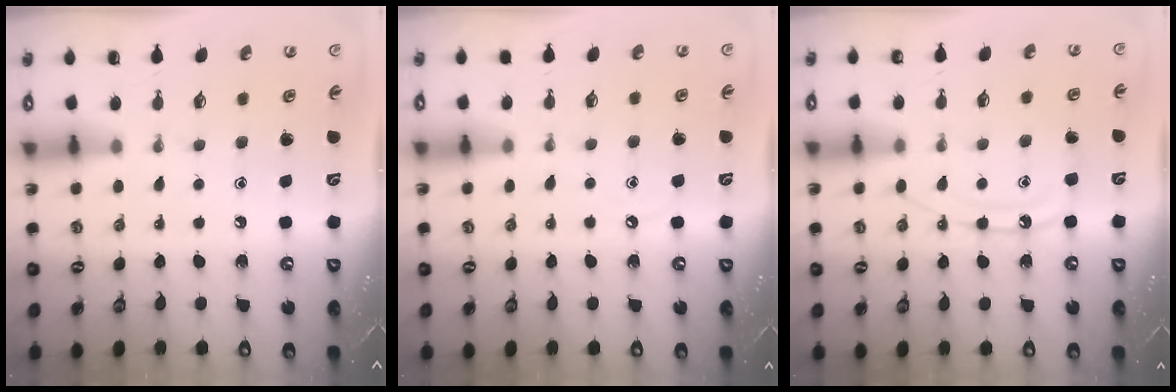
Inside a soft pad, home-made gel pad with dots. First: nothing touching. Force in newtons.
{"total": 3.7, "press": 3.7, "slide": 0.5}
{"total": 10.4, "press": 10.4, "slide": 0.9}